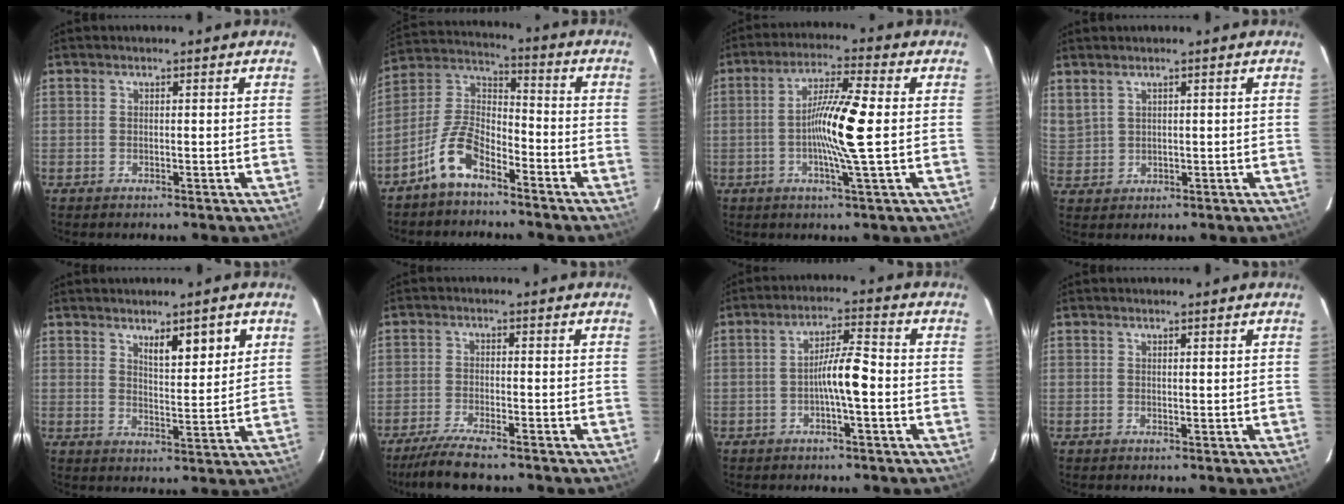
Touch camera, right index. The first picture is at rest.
{"total": 8.9, "force": [-6.1, 3.4, 5.6], "torque": [-0.132, 0.018, -0.123]}
{"total": 9.9, "force": [-0.7, -0.6, 9.9], "torque": [-0.183, -0.003, -0.020]}
{"total": 4.2, "force": [2.7, 2.6, 1.9], "torque": [-0.052, 0.003, 0.071]}
{"total": 6.3, "force": [3.5, 1.3, 5.1], "torque": [-0.080, -0.005, 0.057]}
{"total": 7.0, "force": [-5.7, 0.6, 4.0], "torque": [-0.068, -0.017, -0.097]}
{"total": 6.0, "force": [-1.4, 0.5, 5.8], "torque": [-0.102, 0.014, -0.025]}
{"total": 0.0}